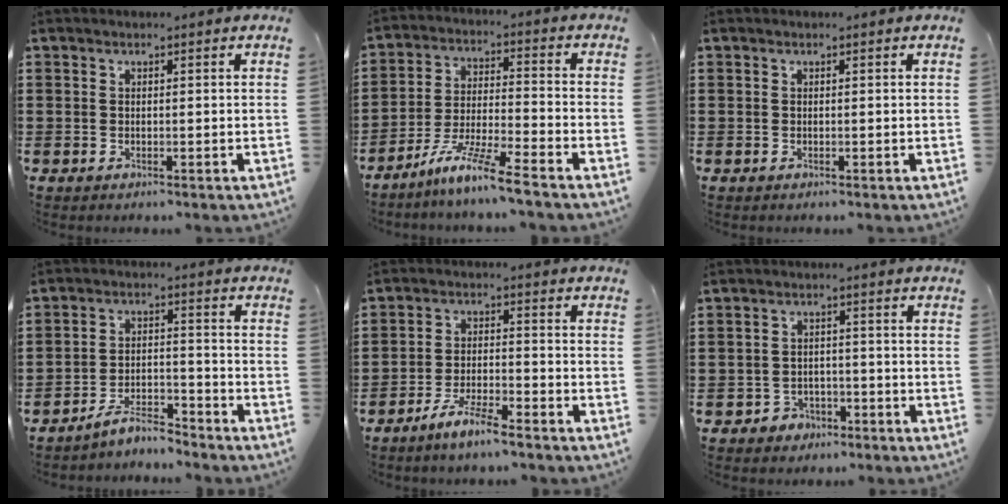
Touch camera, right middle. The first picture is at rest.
{"total": 8.5, "force": [-7.0, -0.6, 4.8], "torque": [-0.100, -0.013, -0.140]}
{"total": 0.0}
{"total": 5.7, "force": [-5.5, 0.8, 1.6], "torque": [-0.031, 0.005, -0.108]}
{"total": 5.3, "force": [-4.5, 0.3, 2.7], "torque": [-0.059, -0.003, -0.088]}
{"total": 2.5, "force": [-2.1, 1.3, 0.2], "torque": [-0.011, 0.003, -0.048]}